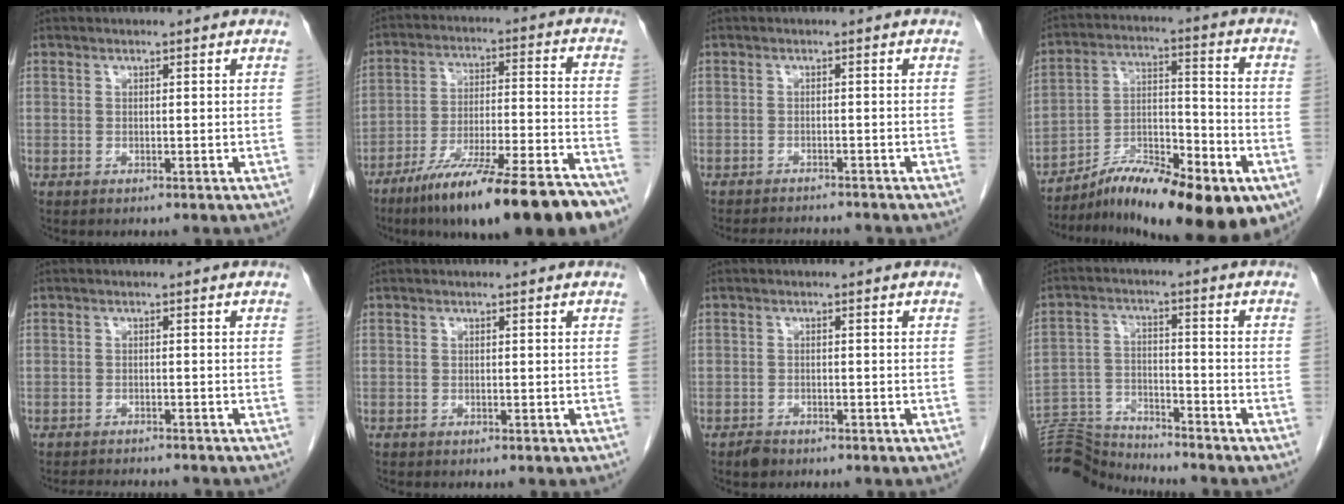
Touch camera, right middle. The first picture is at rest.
{"total": 22.4, "force": [-16.7, 2.0, 14.7], "torque": [-0.175, -0.009, -0.266]}
{"total": 4.8, "force": [-4.7, 0.3, 1.0], "torque": [-0.015, -0.012, -0.068]}
{"total": 19.0, "force": [-12.6, 4.5, 13.5], "torque": [-0.177, 0.013, -0.200]}
{"total": 6.0, "force": [-5.8, 0.6, 1.7], "torque": [-0.024, -0.011, -0.082]}
{"total": 0.0}
{"total": 1.7, "force": [-1.4, 0.8, 0.5], "torque": [-0.013, 0.000, -0.021]}
{"total": 11.6, "force": [-11.6, -0.3, 1.0], "torque": [-0.014, 0.010, -0.209]}